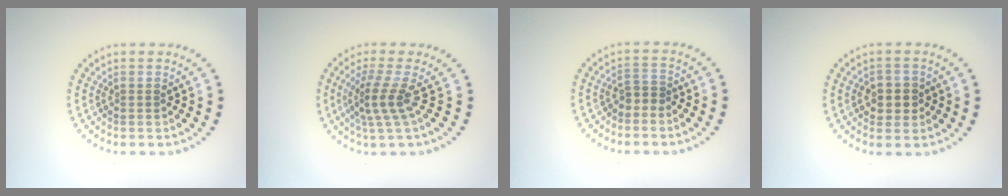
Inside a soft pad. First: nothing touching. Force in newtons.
{"total": 3.0, "press": 2.0, "slide": 2.2}
{"total": 1.3, "press": 1.0, "slide": 0.8}
{"total": 2.6, "press": 2.5, "slide": 0.7}